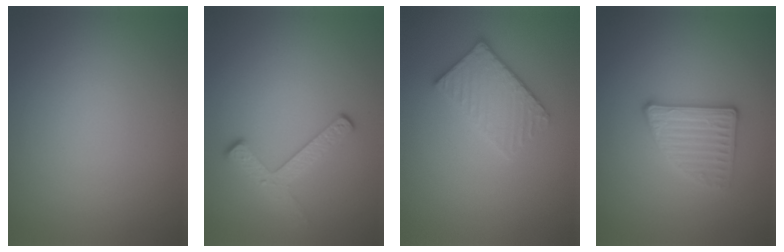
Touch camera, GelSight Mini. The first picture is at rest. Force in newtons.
{"total": 2.7, "press": 2.3, "slide": 1.3}
{"total": 3.3, "press": 3.1, "slide": 1.0}
{"total": 2.9, "press": 2.8, "slide": 0.7}